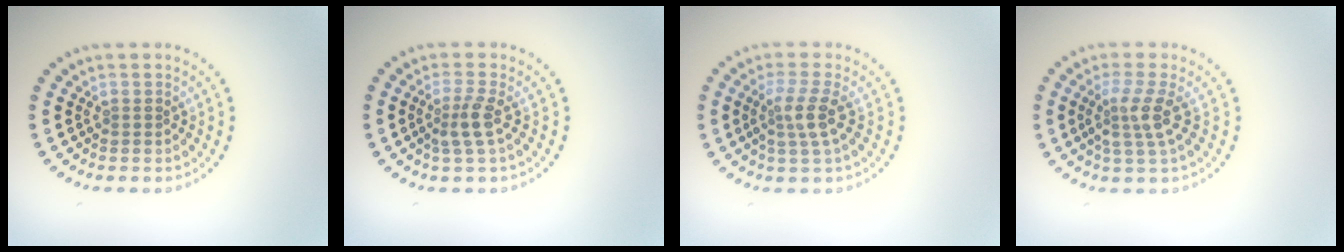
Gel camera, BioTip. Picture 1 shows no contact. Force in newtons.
{"total": 2.2, "press": 1.8, "slide": 1.4}
{"total": 2.7, "press": 2.2, "slide": 1.5}
{"total": 2.8, "press": 2.2, "slide": 1.7}